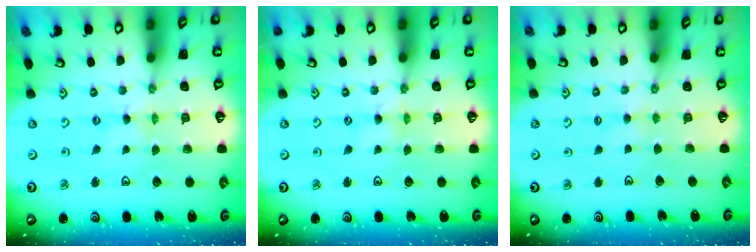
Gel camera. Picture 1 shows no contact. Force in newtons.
{"total": 0.0}
{"total": 2.2, "press": 2.2, "slide": 0.5}